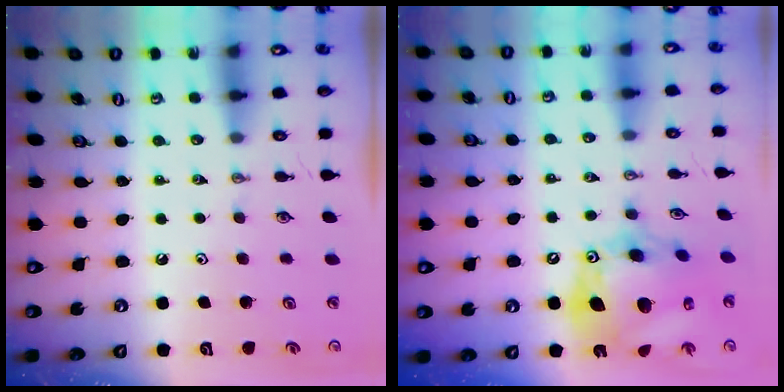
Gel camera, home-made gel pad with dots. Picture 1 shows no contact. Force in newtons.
{"total": 19.4, "press": 19.3, "slide": 2.1}